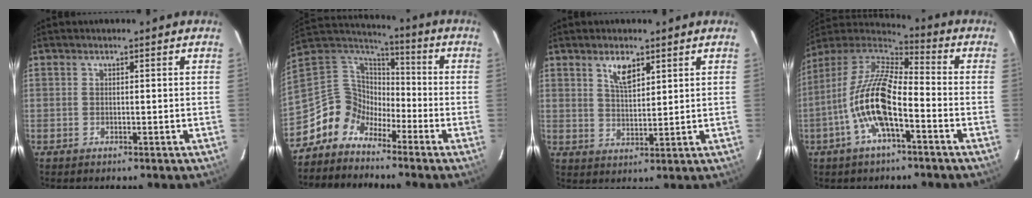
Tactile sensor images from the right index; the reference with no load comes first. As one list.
[{"total": 9.5, "force": [-6.8, 6.5, 1.3], "torque": [-0.045, 0.047, -0.152]}, {"total": 5.0, "force": [3.0, 2.0, 3.4], "torque": [-0.061, 0.001, 0.056]}, {"total": 15.3, "force": [-5.2, 5.3, 13.4], "torque": [-0.266, 0.000, -0.106]}]